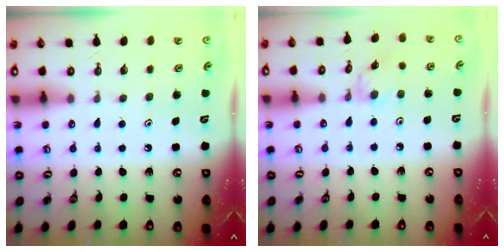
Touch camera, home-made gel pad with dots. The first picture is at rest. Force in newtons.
{"total": 1.3, "press": 1.2, "slide": 0.3}